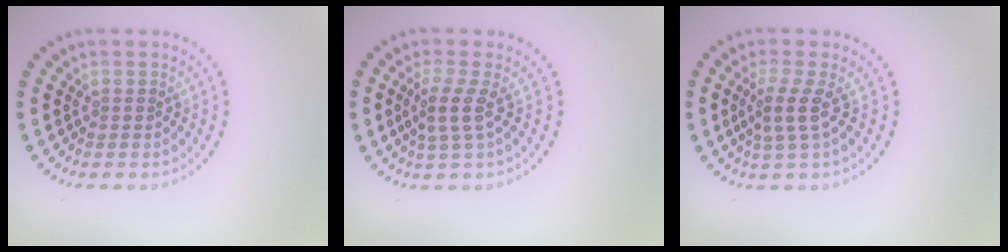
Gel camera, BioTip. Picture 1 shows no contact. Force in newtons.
{"total": 2.2, "press": 1.7, "slide": 1.4}
{"total": 2.2, "press": 1.6, "slide": 1.5}